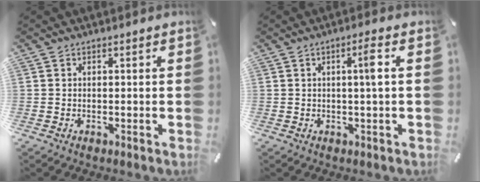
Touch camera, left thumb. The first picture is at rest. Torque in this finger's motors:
{"motor_torque": [0.39, 0.40, 0.13, 0.02, 0.01]}